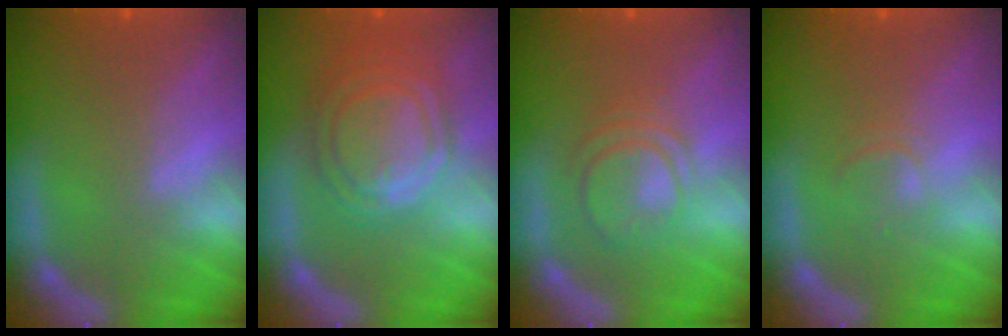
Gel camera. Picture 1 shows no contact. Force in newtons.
{"total": 9.5}
{"total": 4.5}
{"total": 1.4}